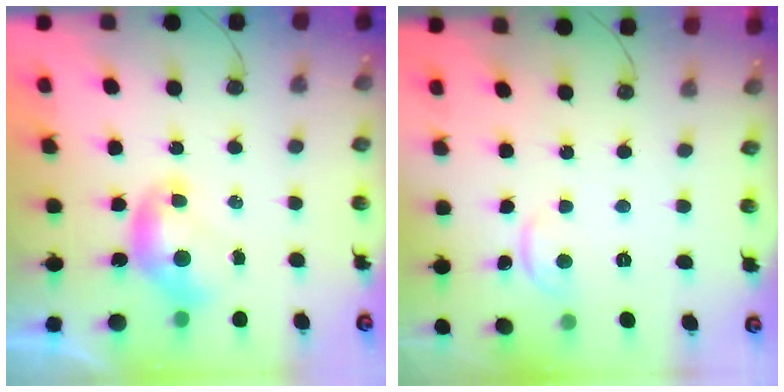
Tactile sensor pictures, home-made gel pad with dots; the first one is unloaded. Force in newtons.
{"total": 1.1, "press": 0.9, "slide": 0.5}